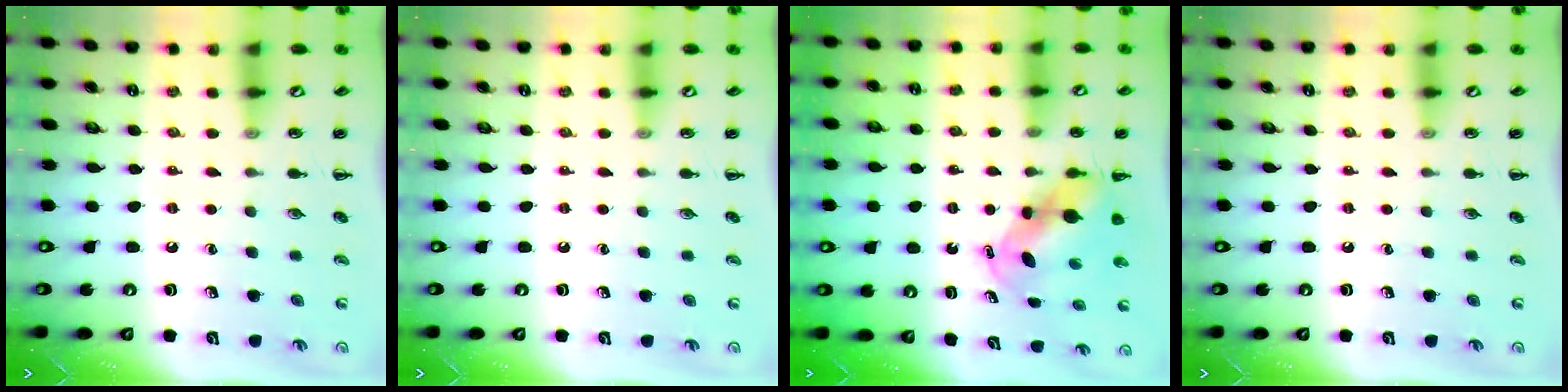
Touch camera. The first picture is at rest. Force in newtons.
{"total": 0.0}
{"total": 5.4, "press": 5.3, "slide": 0.7}
{"total": 0.0}